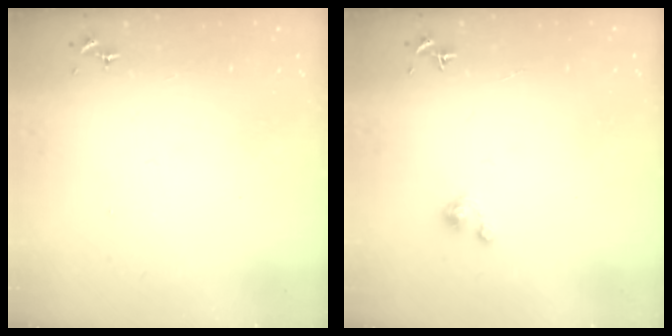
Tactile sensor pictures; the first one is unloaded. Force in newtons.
{"total": 3.1, "press": 3.1, "slide": 0.3}